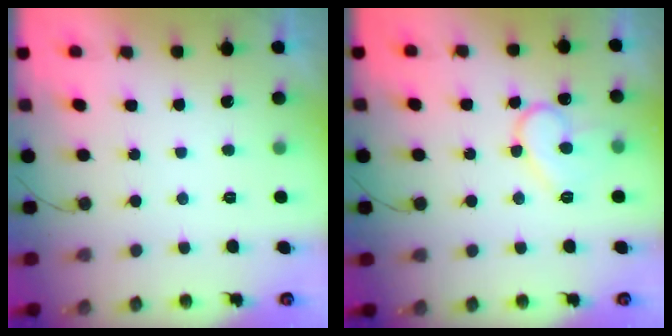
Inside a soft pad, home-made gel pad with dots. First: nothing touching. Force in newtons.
{"total": 11.4, "press": 11.4, "slide": 0.6}